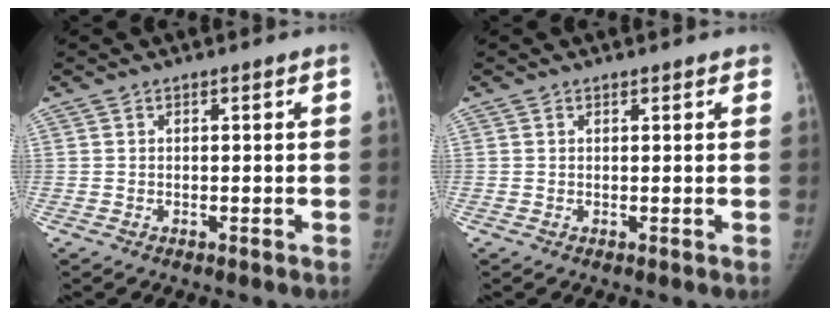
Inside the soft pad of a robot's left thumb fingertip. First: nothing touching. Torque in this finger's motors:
{"motor_torque": [-0.07, -0.02, -0.58, 0.45, -0.02]}